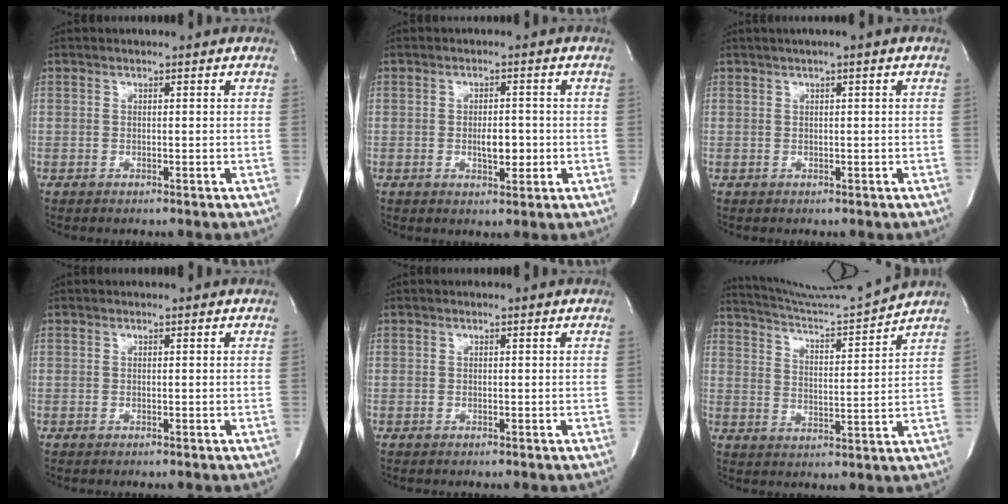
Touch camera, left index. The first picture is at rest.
{"total": 3.4, "force": [-0.6, 1.5, 3.0], "torque": [-0.048, 0.000, -0.005]}
{"total": 1.5, "force": [0.7, -0.2, 1.4], "torque": [-0.028, 0.007, 0.012]}
{"total": 0.0}
{"total": 0.0}
{"total": 11.2, "force": [10.7, -2.9, 1.3], "torque": [-0.038, -0.041, 0.183]}